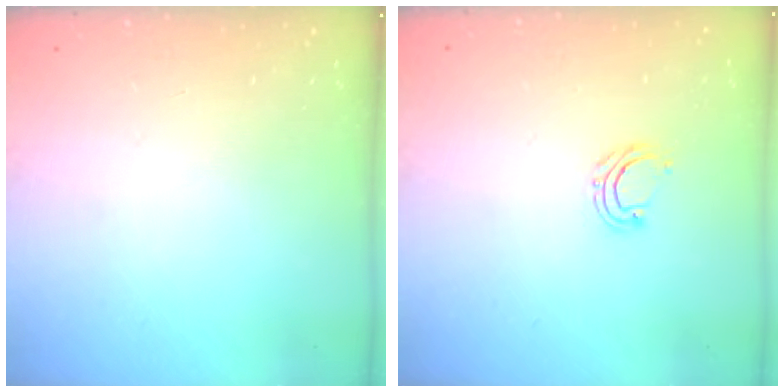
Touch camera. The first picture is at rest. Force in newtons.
{"total": 6.3, "press": 6.2, "slide": 1.0}